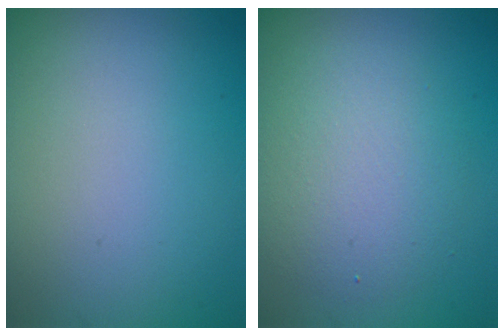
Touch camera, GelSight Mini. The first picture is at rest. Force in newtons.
{"total": 4.0, "press": 4.0, "slide": 0.2}